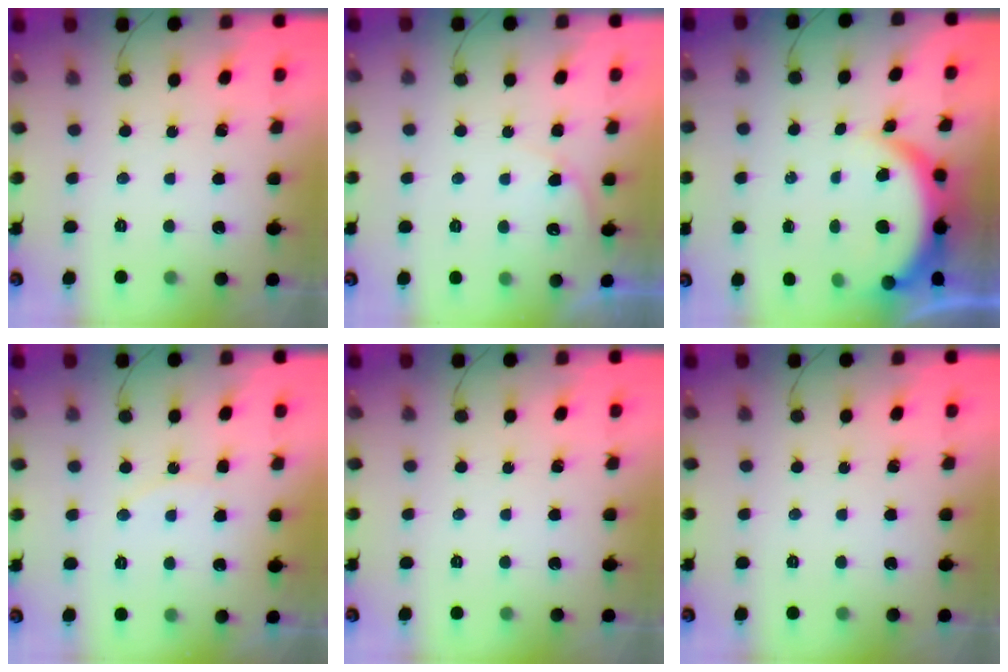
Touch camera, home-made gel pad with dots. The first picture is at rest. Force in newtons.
{"total": 3.9, "press": 3.9, "slide": 0.5}
{"total": 6.7, "press": 6.7, "slide": 0.5}
{"total": 5.5, "press": 5.5, "slide": 0.5}
{"total": 0.0}
{"total": 0.0}